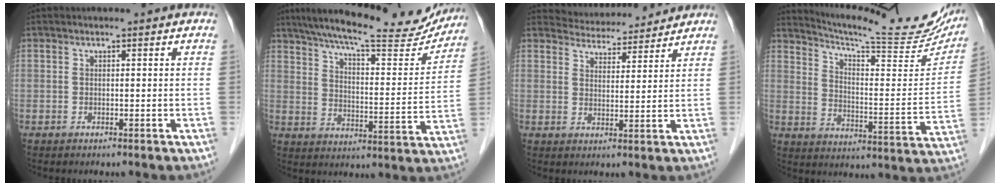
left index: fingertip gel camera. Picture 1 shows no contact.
{"total": 22.1, "force": [19.4, 3.4, 9.9], "torque": [-0.157, -0.021, 0.256]}
{"total": 6.9, "force": [6.8, 1.4, 0.4], "torque": [-0.005, 0.009, 0.093]}
{"total": 21.0, "force": [19.0, 2.3, 8.6], "torque": [-0.127, -0.057, 0.244]}